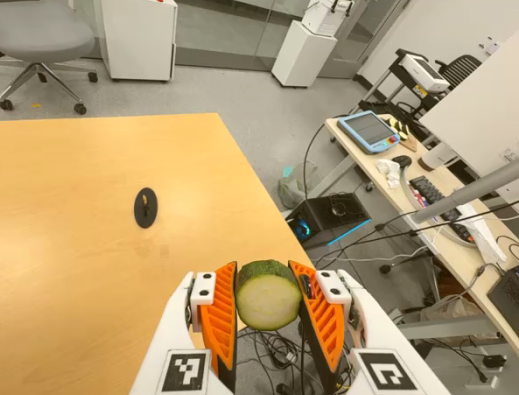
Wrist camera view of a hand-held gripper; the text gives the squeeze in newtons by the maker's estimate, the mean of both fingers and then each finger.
{"total": 11.4, "left": 10.3, "right": 12.6}